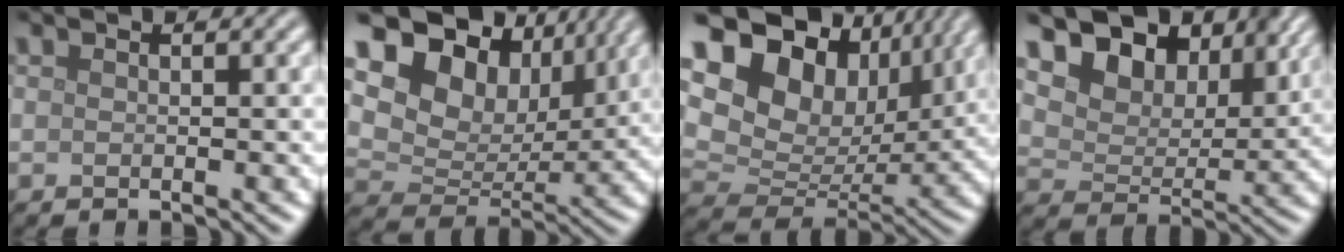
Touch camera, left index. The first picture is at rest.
{"total": 12.6, "force": [6.6, 8.4, 6.8], "torque": [-0.139, 0.021, 0.109]}
{"total": 15.5, "force": [7.3, 10.6, 8.7], "torque": [-0.178, 0.032, 0.133]}
{"total": 9.9, "force": [6.5, 5.5, 5.0], "torque": [-0.097, 0.000, 0.094]}